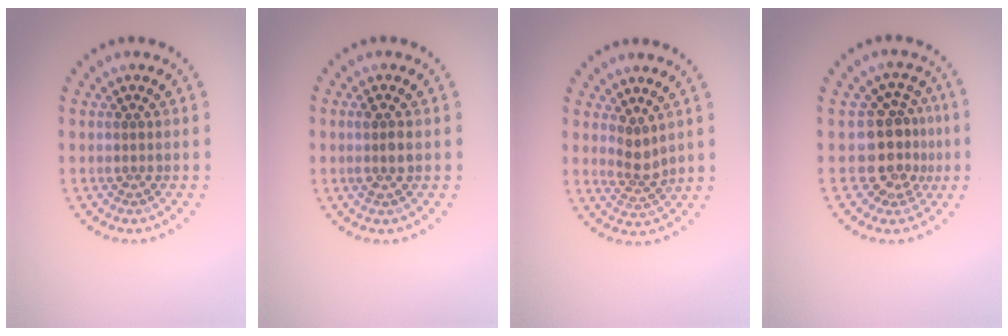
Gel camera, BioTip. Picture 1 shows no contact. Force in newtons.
{"total": 1.4, "press": 1.3, "slide": 0.5}
{"total": 2.0, "press": 1.6, "slide": 1.3}
{"total": 4.0, "press": 3.3, "slide": 2.3}